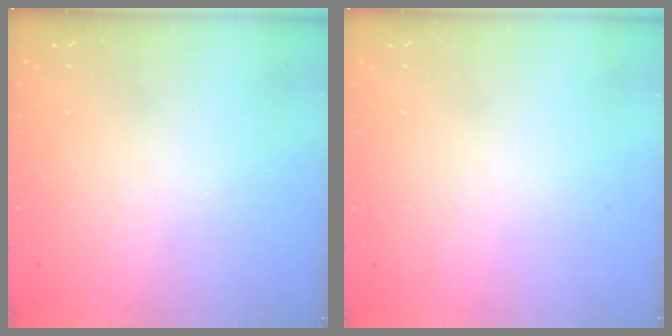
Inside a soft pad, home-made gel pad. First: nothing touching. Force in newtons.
{"total": 0.0}